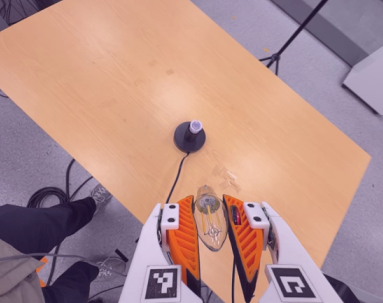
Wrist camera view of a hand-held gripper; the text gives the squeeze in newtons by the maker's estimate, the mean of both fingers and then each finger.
{"total": 21.2, "left": 24.1, "right": 18.2}